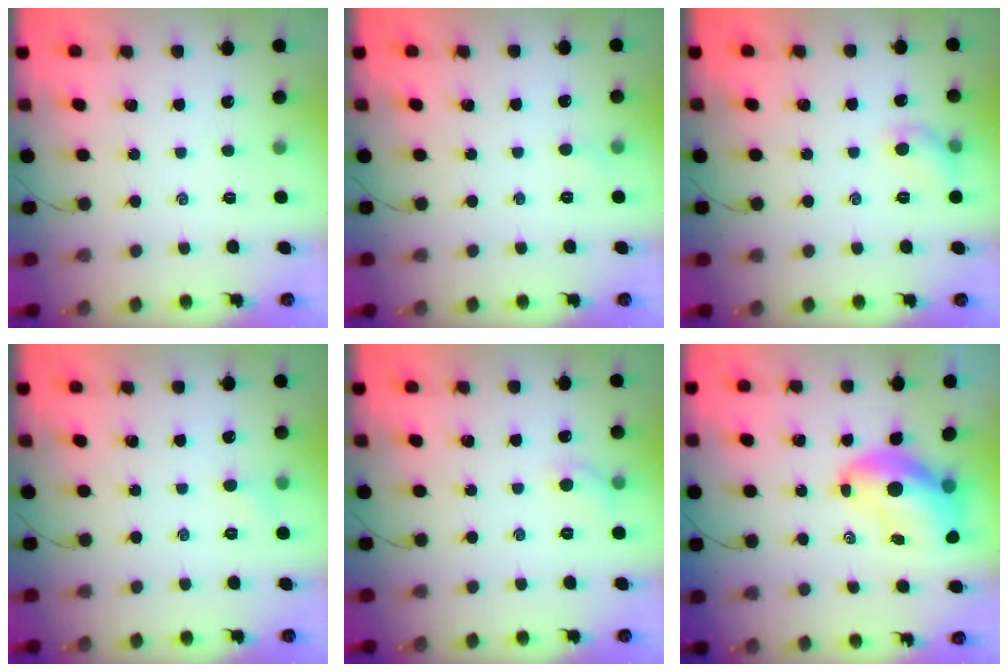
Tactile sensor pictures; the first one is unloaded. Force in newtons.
{"total": 2.7, "press": 2.6, "slide": 0.9}
{"total": 6.2, "press": 6.1, "slide": 1.3}
{"total": 3.3, "press": 3.1, "slide": 1.0}
{"total": 5.3, "press": 5.1, "slide": 1.4}
{"total": 10.4, "press": 10.0, "slide": 3.0}